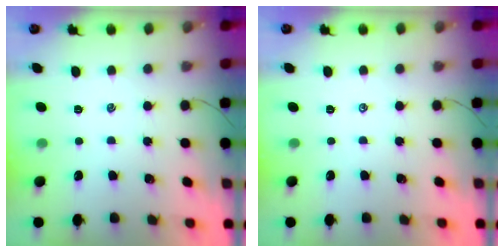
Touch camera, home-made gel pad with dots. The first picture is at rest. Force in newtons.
{"total": 0.0}